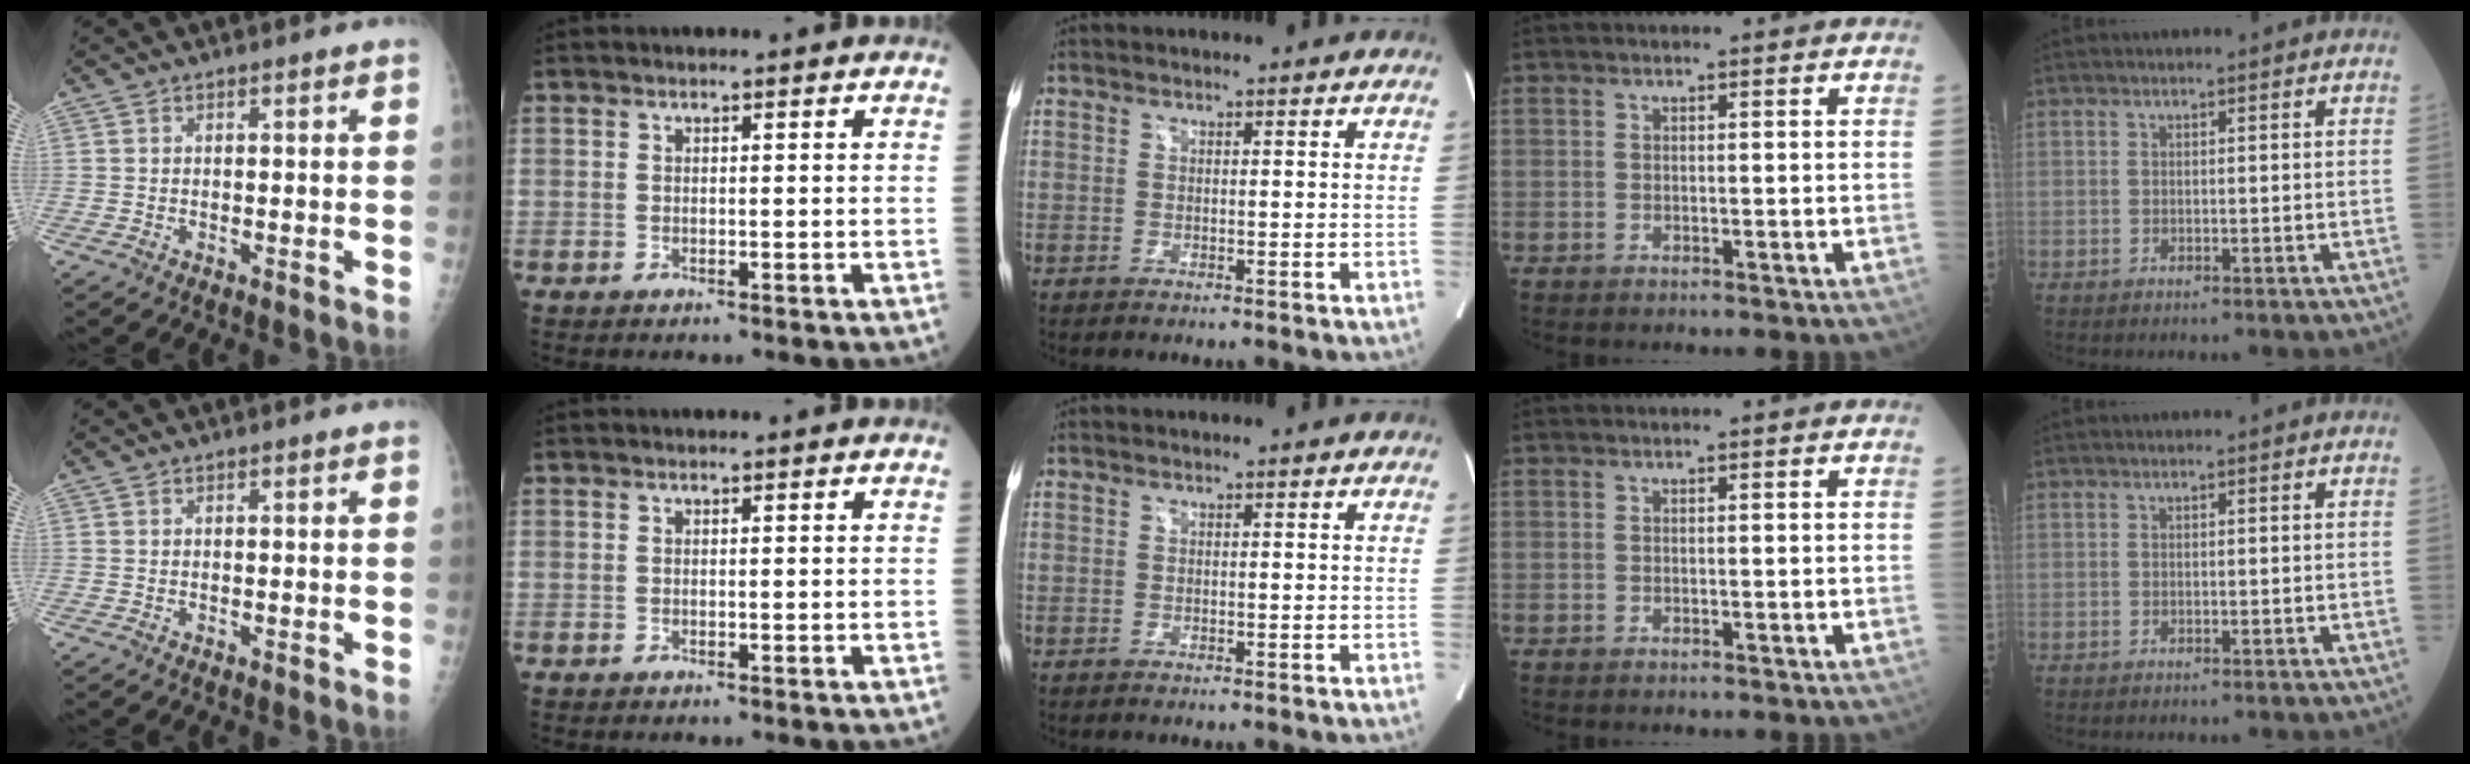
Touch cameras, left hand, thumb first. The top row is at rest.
{}